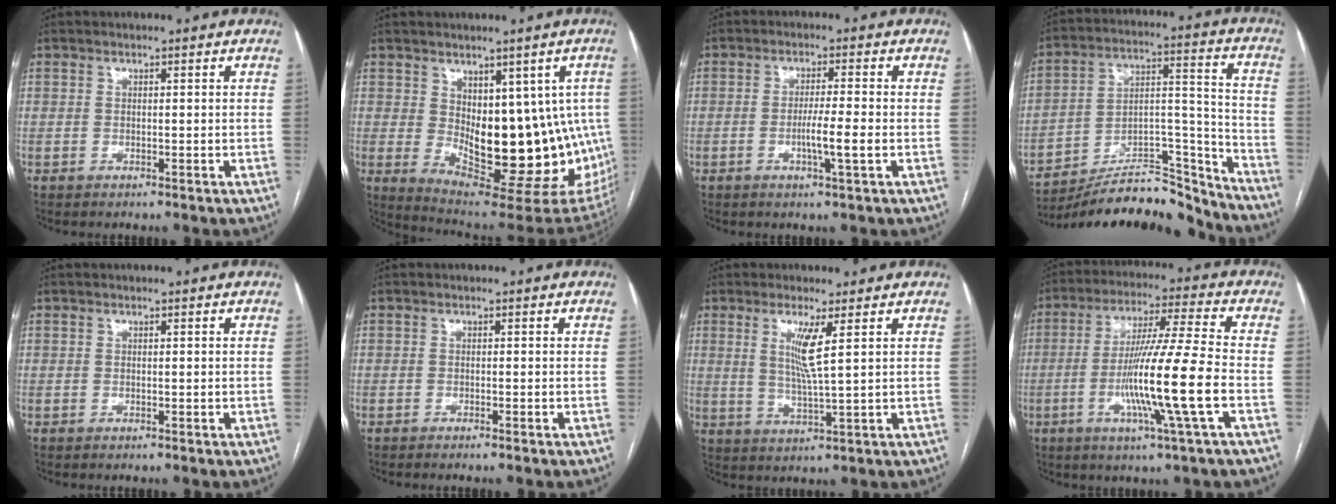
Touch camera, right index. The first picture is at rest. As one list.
[{"total": 19.1, "force": [-0.9, 8.7, 16.9], "torque": [-0.174, -0.005, 0.015]}, {"total": 4.7, "force": [-1.2, -0.3, 4.5], "torque": [-0.079, -0.007, -0.023]}, {"total": 20.7, "force": [-19.7, 3.3, 5.7], "torque": [-0.094, 0.043, -0.310]}, {"total": 0.0}, {"total": 1.3, "force": [-1.1, -0.2, 0.7], "torque": [-0.010, 0.002, -0.013]}, {"total": 5.8, "force": [2.5, 1.3, 5.1], "torque": [-0.096, -0.007, 0.049]}, {"total": 14.4, "force": [-3.7, -1.5, 13.8], "torque": [-0.260, -0.011, -0.075]}]